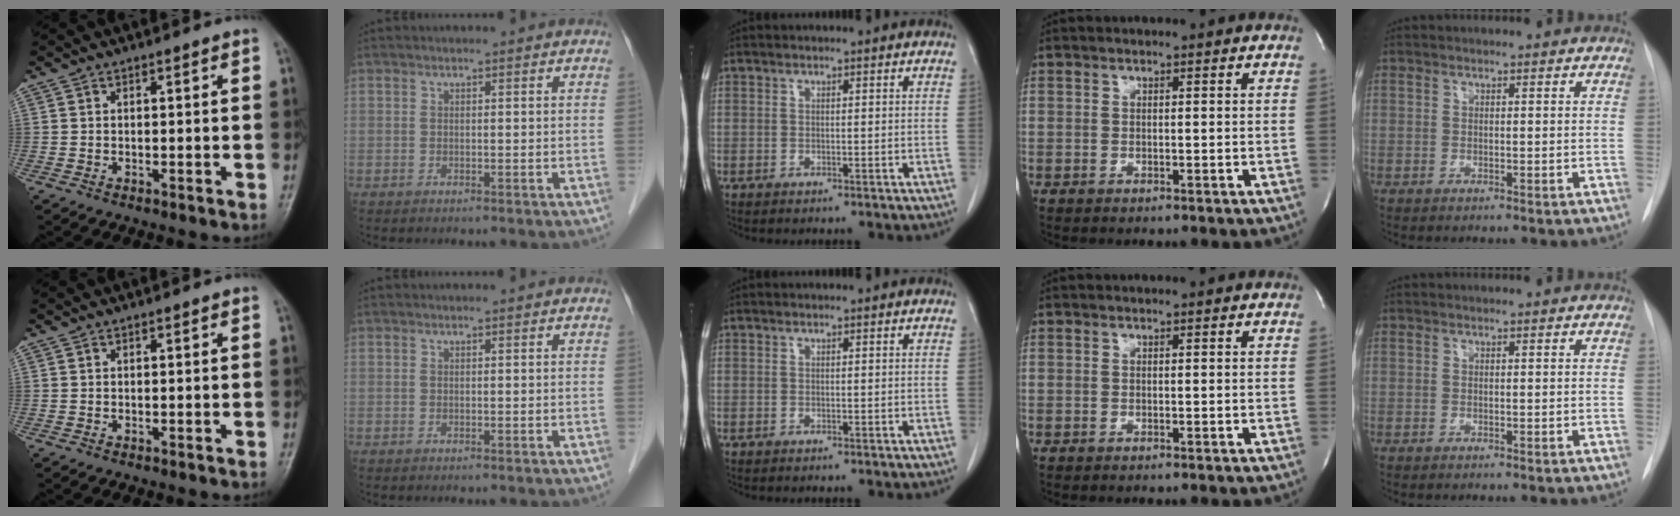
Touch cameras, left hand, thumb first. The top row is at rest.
{}